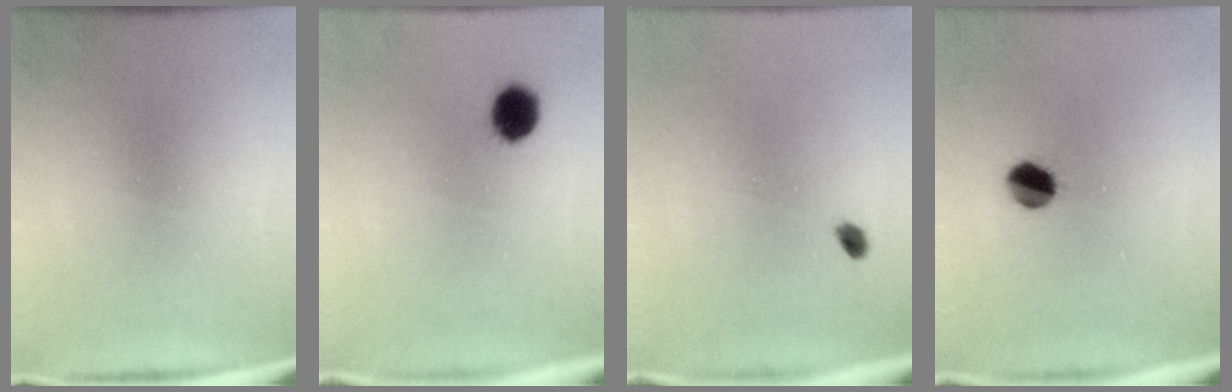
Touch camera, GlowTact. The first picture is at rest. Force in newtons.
{"total": 5.7}
{"total": 2.0}
{"total": 5.5}